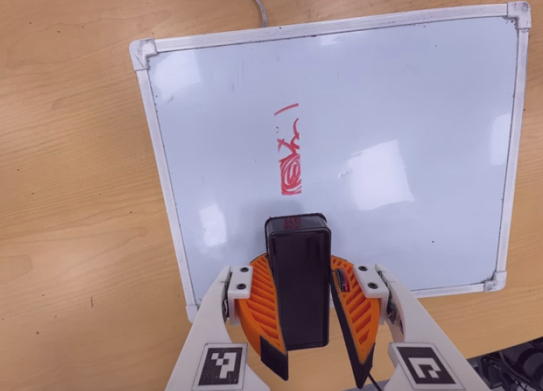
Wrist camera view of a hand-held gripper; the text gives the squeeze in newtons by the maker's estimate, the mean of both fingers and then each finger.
{"total": 11.3, "left": 10.8, "right": 11.7}